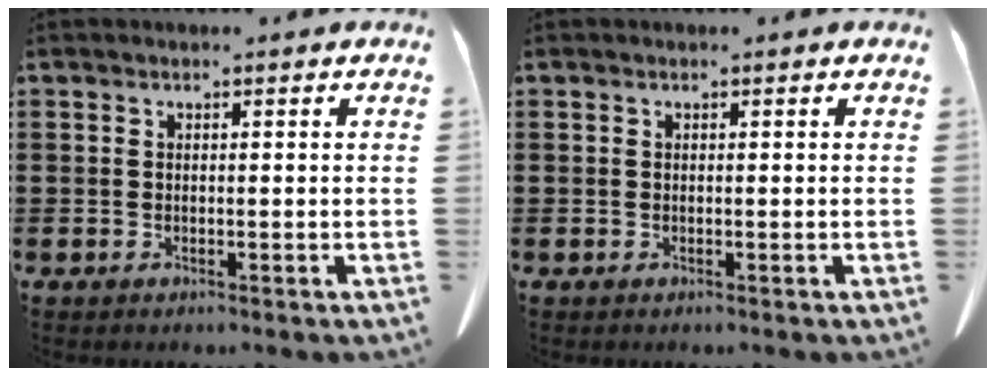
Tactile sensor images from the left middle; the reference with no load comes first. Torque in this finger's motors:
{"motor_torque": [-0.03, 0.03, 0.00, -0.01]}